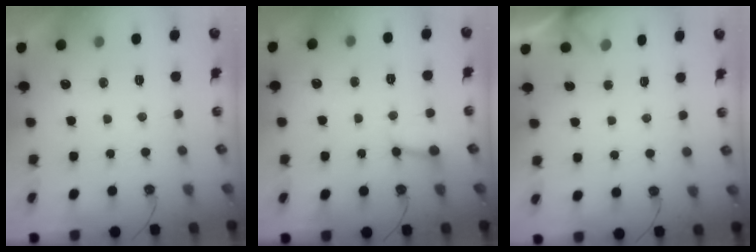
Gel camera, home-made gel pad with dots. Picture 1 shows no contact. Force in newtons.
{"total": 2.9, "press": 2.9, "slide": 0.2}
{"total": 1.7, "press": 1.7, "slide": 0.1}